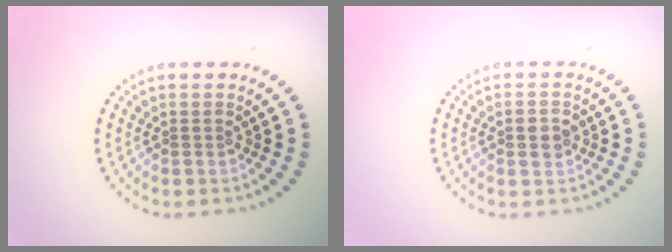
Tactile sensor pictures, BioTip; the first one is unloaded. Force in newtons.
{"total": 2.4, "press": 2.4, "slide": 0.2}